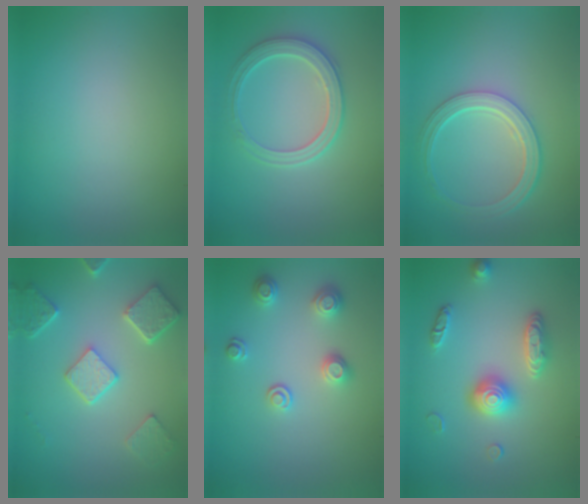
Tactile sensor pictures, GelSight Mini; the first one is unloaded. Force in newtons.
{"total": 3.4, "press": 3.2, "slide": 1.0}
{"total": 4.7, "press": 3.6, "slide": 3.0}
{"total": 4.9, "press": 3.9, "slide": 2.9}
{"total": 2.3, "press": 2.3, "slide": 0.6}
{"total": 3.4, "press": 3.2, "slide": 0.9}